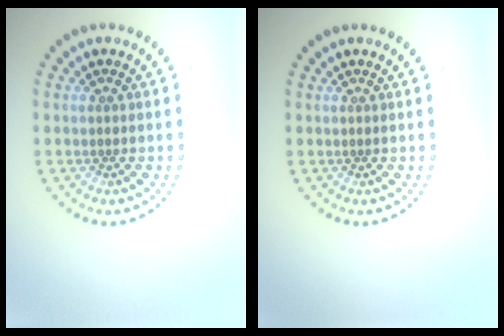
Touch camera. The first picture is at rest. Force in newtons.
{"total": 0.0}